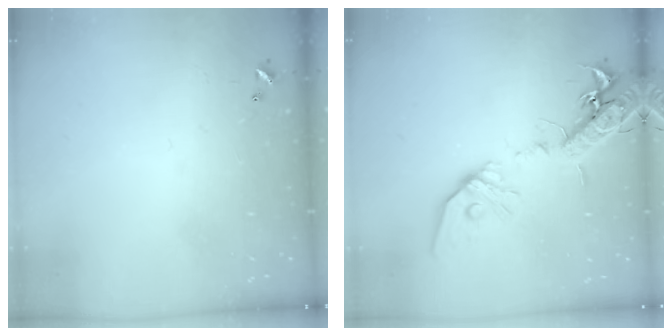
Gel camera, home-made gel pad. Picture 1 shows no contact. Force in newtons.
{"total": 18.3, "press": 17.9, "slide": 3.7}